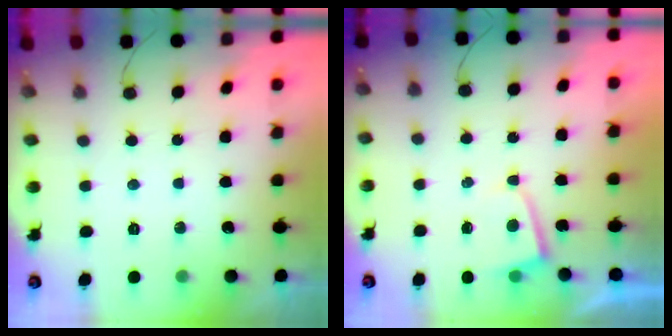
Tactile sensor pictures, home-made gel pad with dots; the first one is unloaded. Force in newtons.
{"total": 3.2, "press": 3.2, "slide": 0.3}